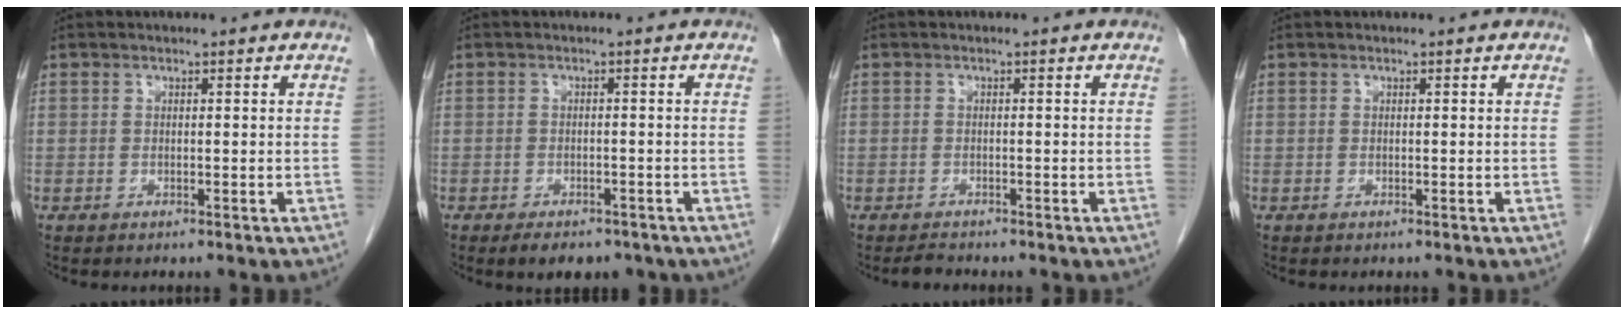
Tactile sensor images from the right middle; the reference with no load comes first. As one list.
[{"total": 5.9, "force": [-4.5, 2.7, 2.6], "torque": [-0.029, -0.001, -0.054]}, {"total": 1.1, "force": [-1.1, 0.2, 0.2], "torque": [-0.007, -0.005, -0.017]}, {"total": 0.0}]